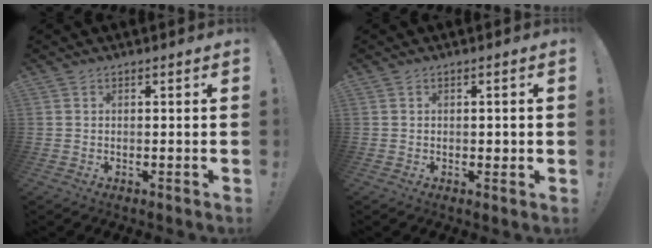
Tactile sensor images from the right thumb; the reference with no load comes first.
{"total": 1.0, "force": [-0.2, 0.6, 0.8], "torque": [-0.020, 0.006, -0.001]}